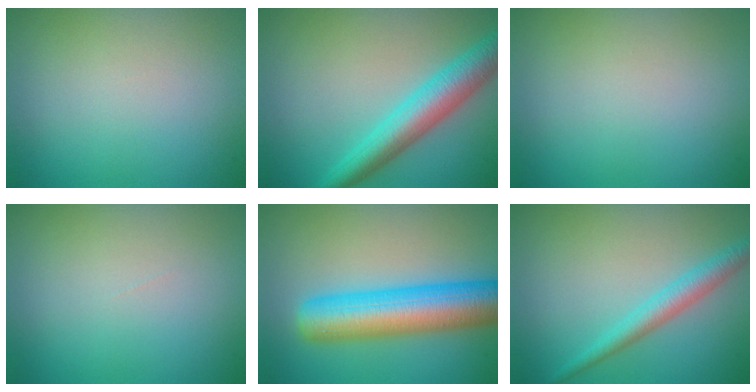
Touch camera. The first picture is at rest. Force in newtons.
{"total": 5.7, "press": 5.7, "slide": 0.0}
{"total": 0.0}
{"total": 0.0}
{"total": 8.9, "press": 8.9, "slide": 0.2}
{"total": 2.9, "press": 2.9, "slide": 0.1}